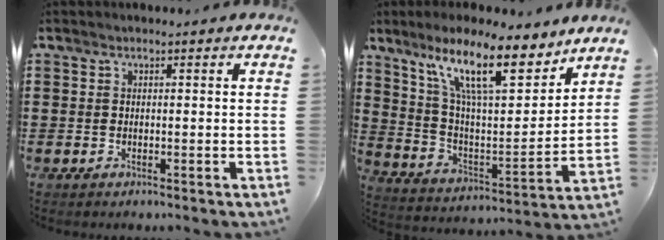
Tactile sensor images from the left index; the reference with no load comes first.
{"total": 15.0, "force": [10.0, 3.4, 10.6], "torque": [-0.215, -0.036, 0.169]}